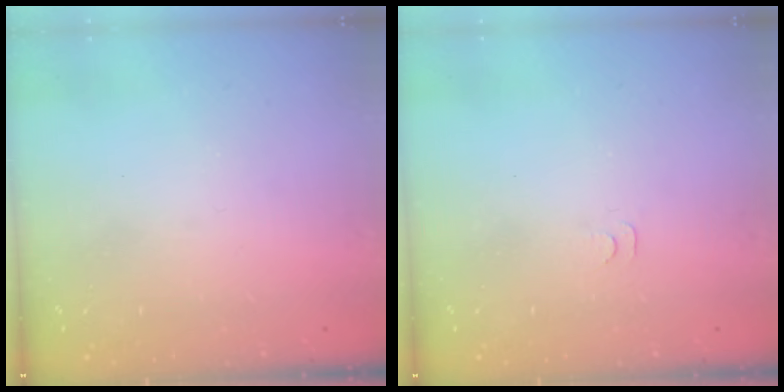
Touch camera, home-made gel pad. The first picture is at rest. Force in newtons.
{"total": 3.1, "press": 3.1, "slide": 0.4}